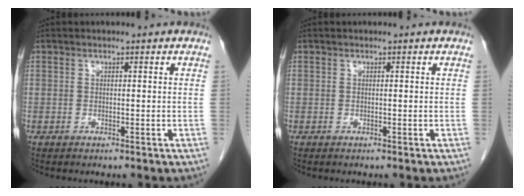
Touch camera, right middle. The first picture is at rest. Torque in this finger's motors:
{"motor_torque": [0.00, 0.00, 0.00, 0.00]}